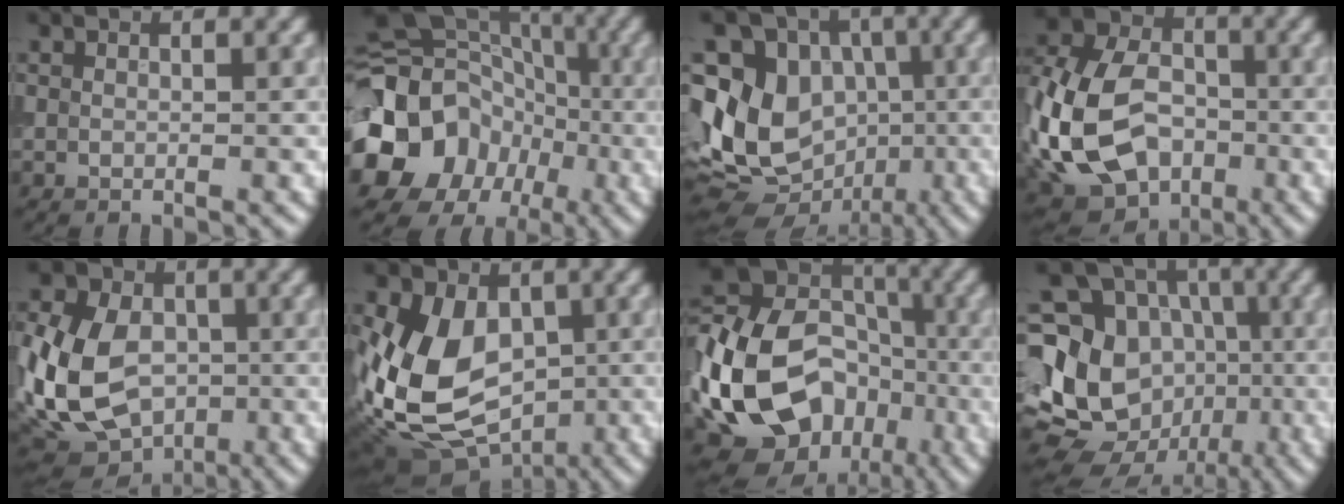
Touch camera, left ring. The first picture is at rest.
{"total": 20.5, "force": [-5.9, 18.1, 7.4], "torque": [-0.162, -0.023, -0.143]}
{"total": 11.4, "force": [-1.5, 9.2, 6.5], "torque": [-0.127, 0.007, -0.043]}
{"total": 15.9, "force": [-3.5, 12.1, 9.8], "torque": [-0.205, -0.017, -0.082]}
{"total": 12.6, "force": [-1.9, 9.6, 7.9], "torque": [-0.164, -0.011, -0.039]}
{"total": 12.5, "force": [-1.7, 9.1, 8.4], "torque": [-0.158, -0.013, -0.025]}
{"total": 18.1, "force": [-5.1, 13.8, 10.6], "torque": [-0.239, -0.001, -0.087]}
{"total": 16.4, "force": [-2.5, 14.2, 7.7], "torque": [-0.193, 0.019, -0.045]}